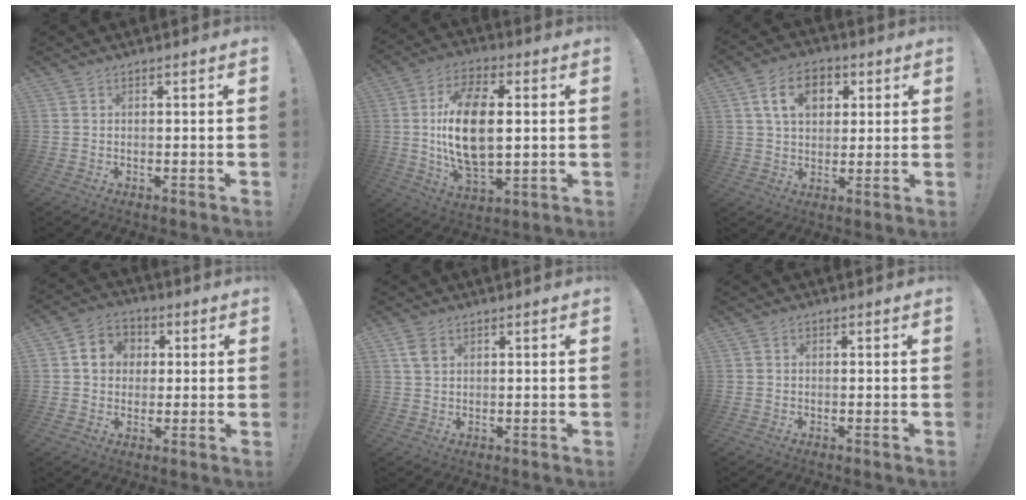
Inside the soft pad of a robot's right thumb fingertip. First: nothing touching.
{"total": 17.3, "force": [1.8, 9.3, 14.5], "torque": [-0.277, -0.004, 0.024]}
{"total": 11.2, "force": [3.8, 7.8, 7.1], "torque": [-0.116, 0.010, 0.072]}
{"total": 7.9, "force": [0.9, 7.3, 2.9], "torque": [-0.043, 0.011, 0.023]}
{"total": 3.5, "force": [1.7, 2.1, 2.2], "torque": [-0.033, -0.002, 0.030]}
{"total": 0.7, "force": [-0.5, 0.5, 0.0], "torque": [0.002, 0.001, -0.009]}